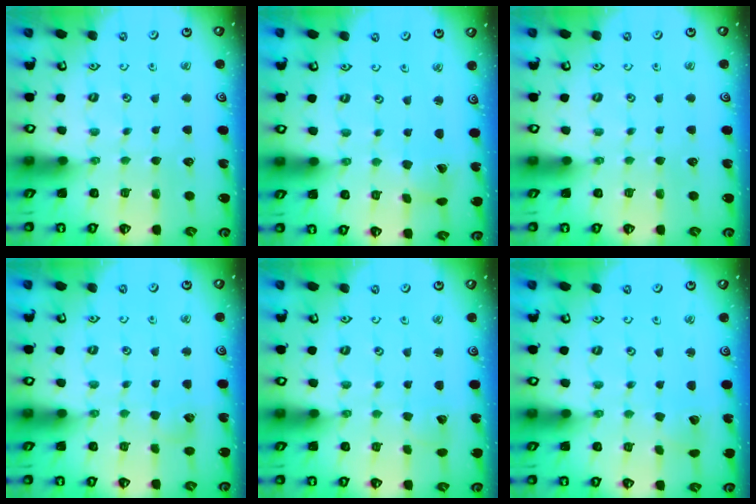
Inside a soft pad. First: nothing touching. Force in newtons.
{"total": 1.2, "press": 1.2, "slide": 0.1}
{"total": 0.0}
{"total": 3.0, "press": 3.0, "slide": 0.3}
{"total": 2.3, "press": 2.3, "slide": 0.1}
{"total": 2.1, "press": 2.1, "slide": 0.2}